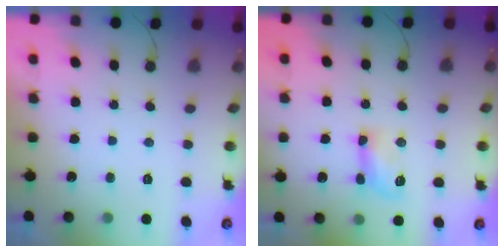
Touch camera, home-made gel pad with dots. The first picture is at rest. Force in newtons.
{"total": 6.0, "press": 5.9, "slide": 0.9}